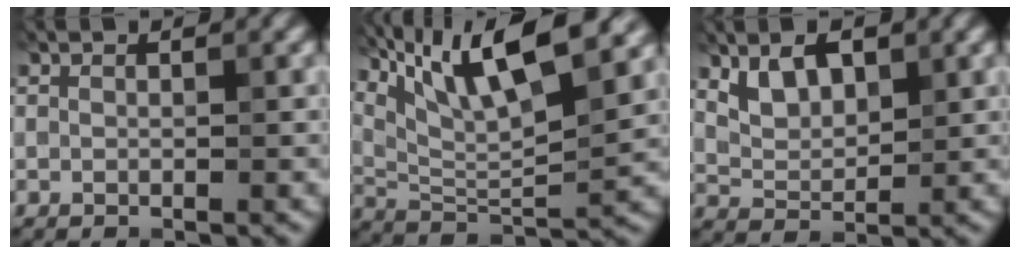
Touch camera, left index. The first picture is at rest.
{"total": 12.4, "force": [7.2, 3.5, 9.4], "torque": [-0.166, 0.010, 0.120]}
{"total": 3.7, "force": [1.8, 2.0, 2.5], "torque": [-0.052, -0.003, 0.036]}